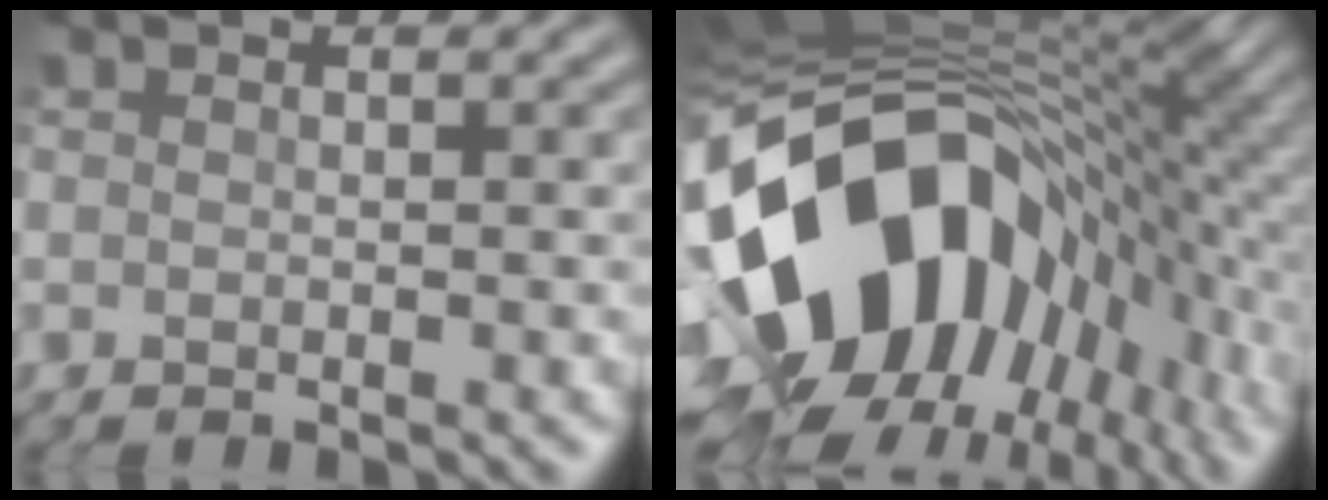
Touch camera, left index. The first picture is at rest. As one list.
[{"total": 18.5, "force": [-3.7, 12.3, 13.3], "torque": [-0.252, -0.014, -0.064]}]